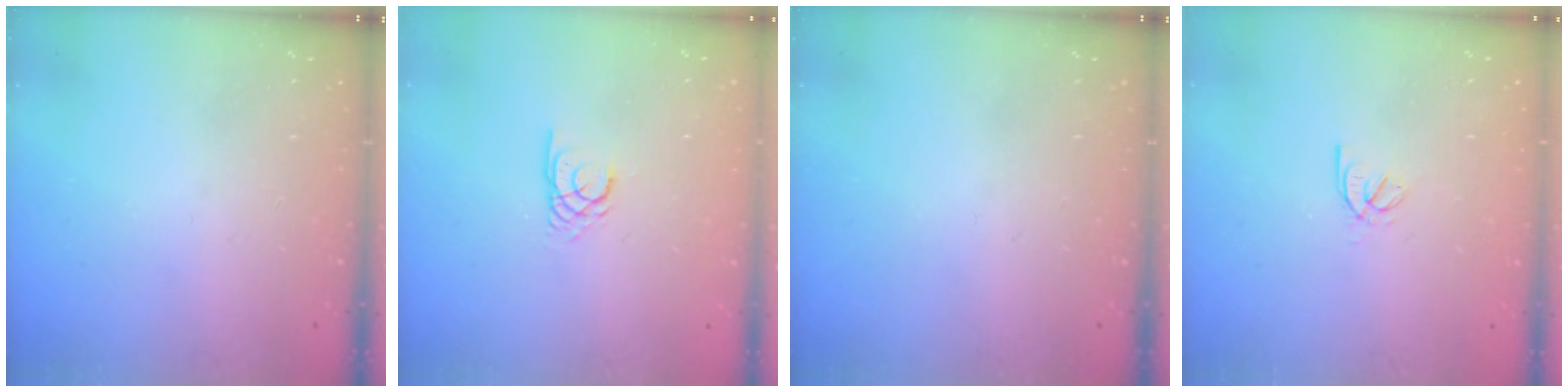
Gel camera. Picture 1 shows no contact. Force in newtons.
{"total": 2.7, "press": 2.7, "slide": 0.1}
{"total": 0.0}
{"total": 2.2, "press": 2.2, "slide": 0.5}